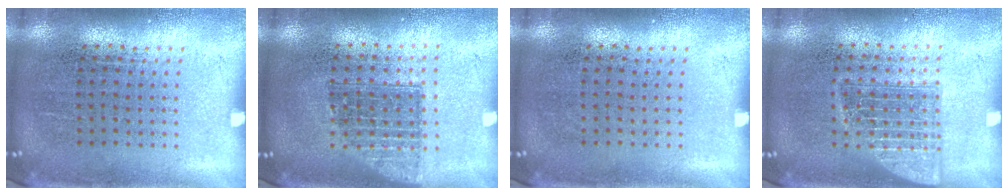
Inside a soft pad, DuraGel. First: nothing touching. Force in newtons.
{"total": 1.4, "press": 1.1, "slide": 0.8}
{"total": 0.0}
{"total": 2.3, "press": 2.3, "slide": 0.3}